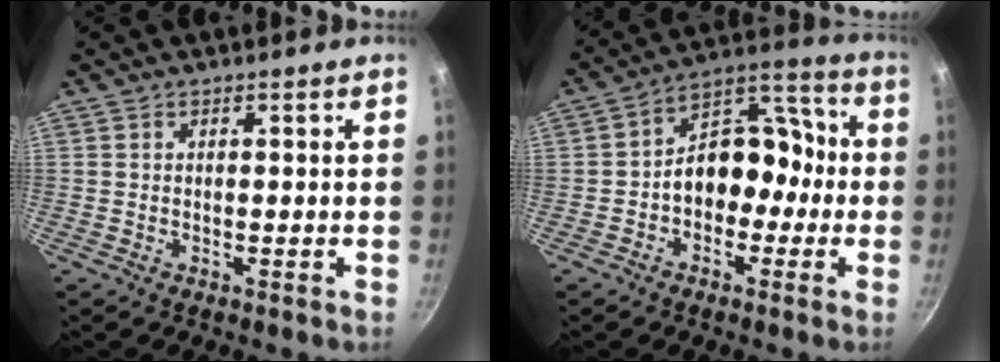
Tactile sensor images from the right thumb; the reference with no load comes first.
{"total": 12.9, "force": [-2.1, 9.5, 8.4], "torque": [-0.065, 0.069, -0.045]}